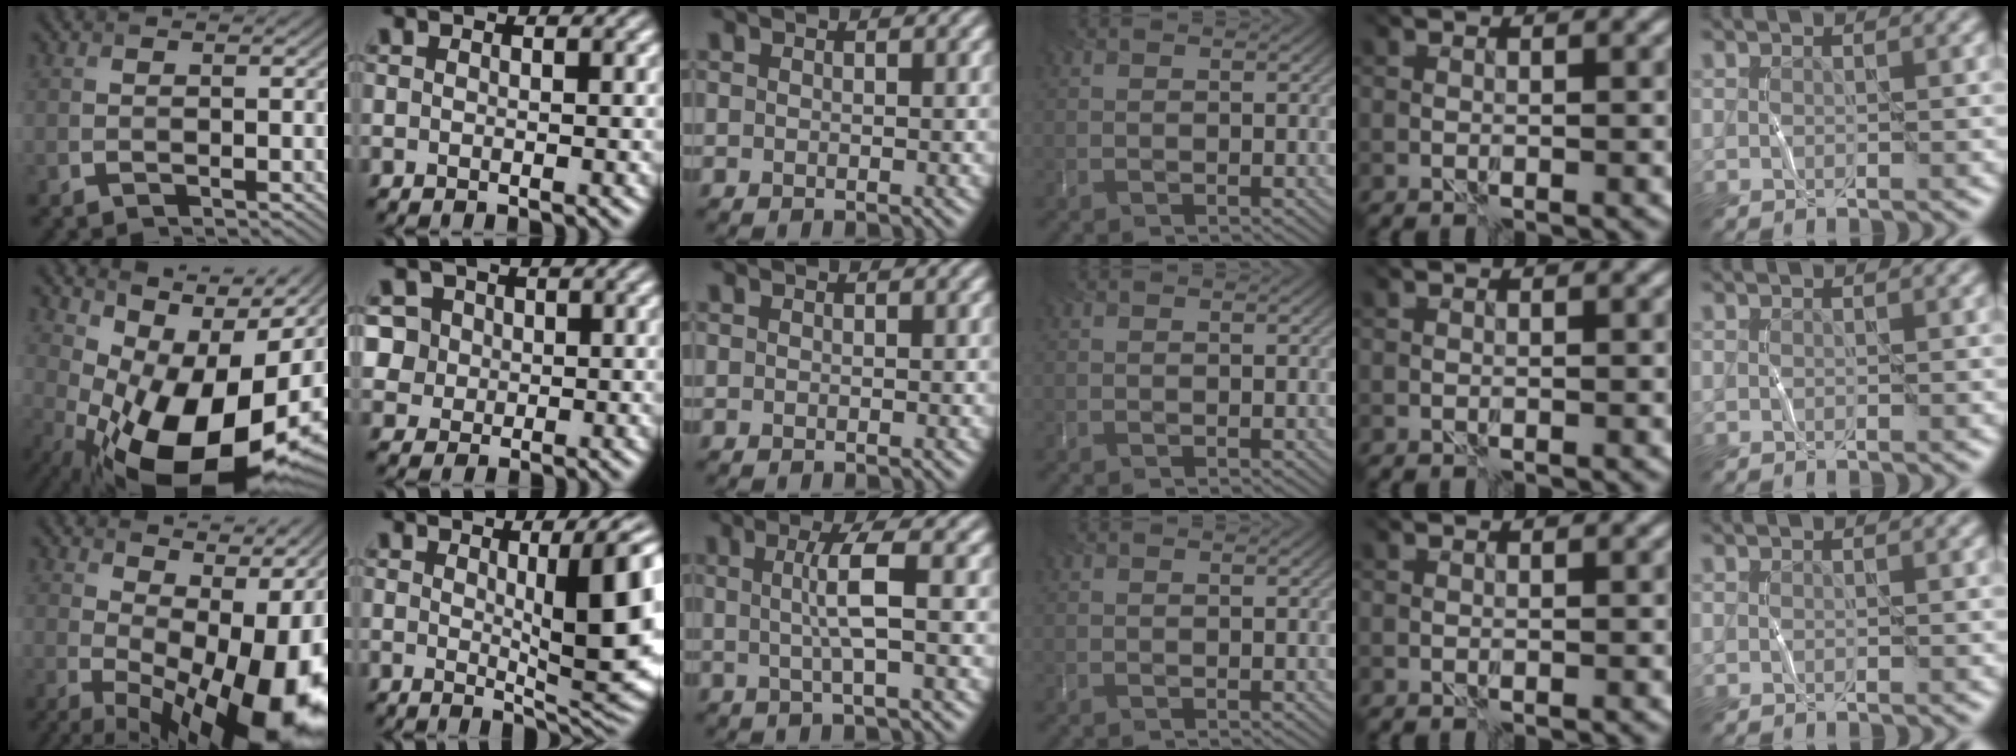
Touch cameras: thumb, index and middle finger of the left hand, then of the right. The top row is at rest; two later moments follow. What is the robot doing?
{"motion": "wrap", "object": "string"}